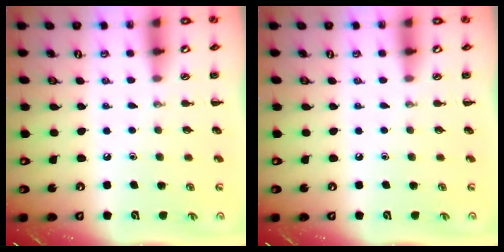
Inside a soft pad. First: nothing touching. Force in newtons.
{"total": 0.0}